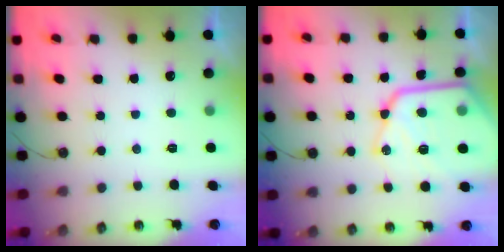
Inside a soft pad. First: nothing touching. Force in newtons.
{"total": 21.7, "press": 21.6, "slide": 2.1}